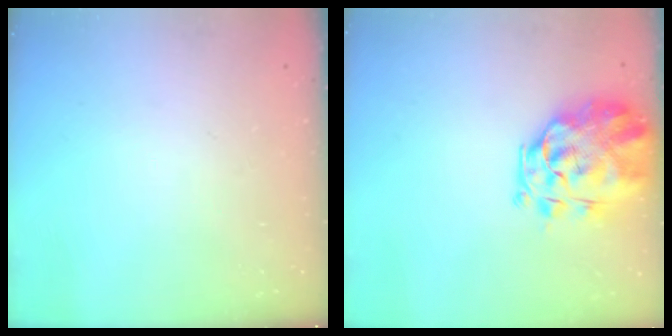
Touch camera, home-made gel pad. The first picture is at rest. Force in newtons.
{"total": 3.6, "press": 3.2, "slide": 1.6}